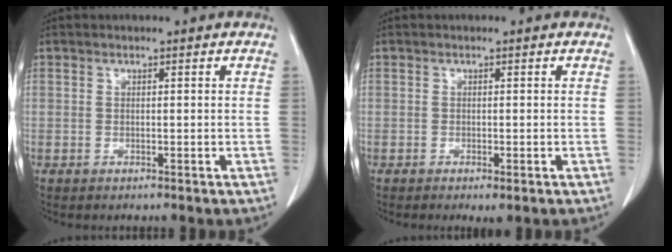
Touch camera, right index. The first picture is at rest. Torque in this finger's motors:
{"motor_torque": [0.25, -0.21, 0.03, 0.03]}